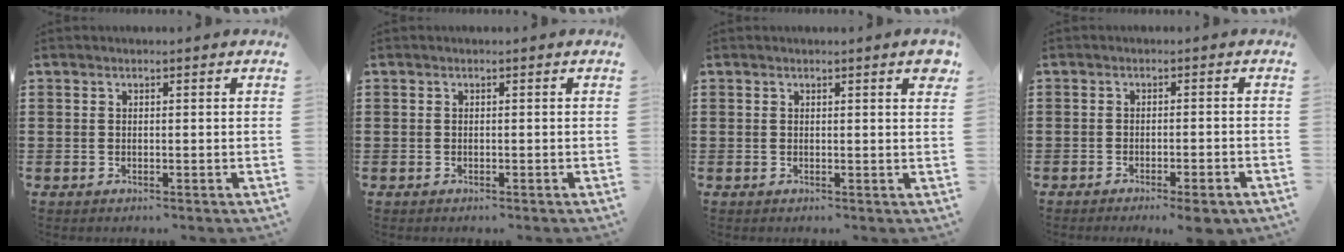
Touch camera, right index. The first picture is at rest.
{"total": 0.5, "force": [-0.3, 0.4, -0.1], "torque": [0.001, 0.004, -0.009]}
{"total": 1.6, "force": [0.9, 0.1, 1.4], "torque": [-0.021, -0.001, 0.013]}
{"total": 2.3, "force": [-1.9, -0.1, 1.3], "torque": [-0.021, 0.002, -0.036]}